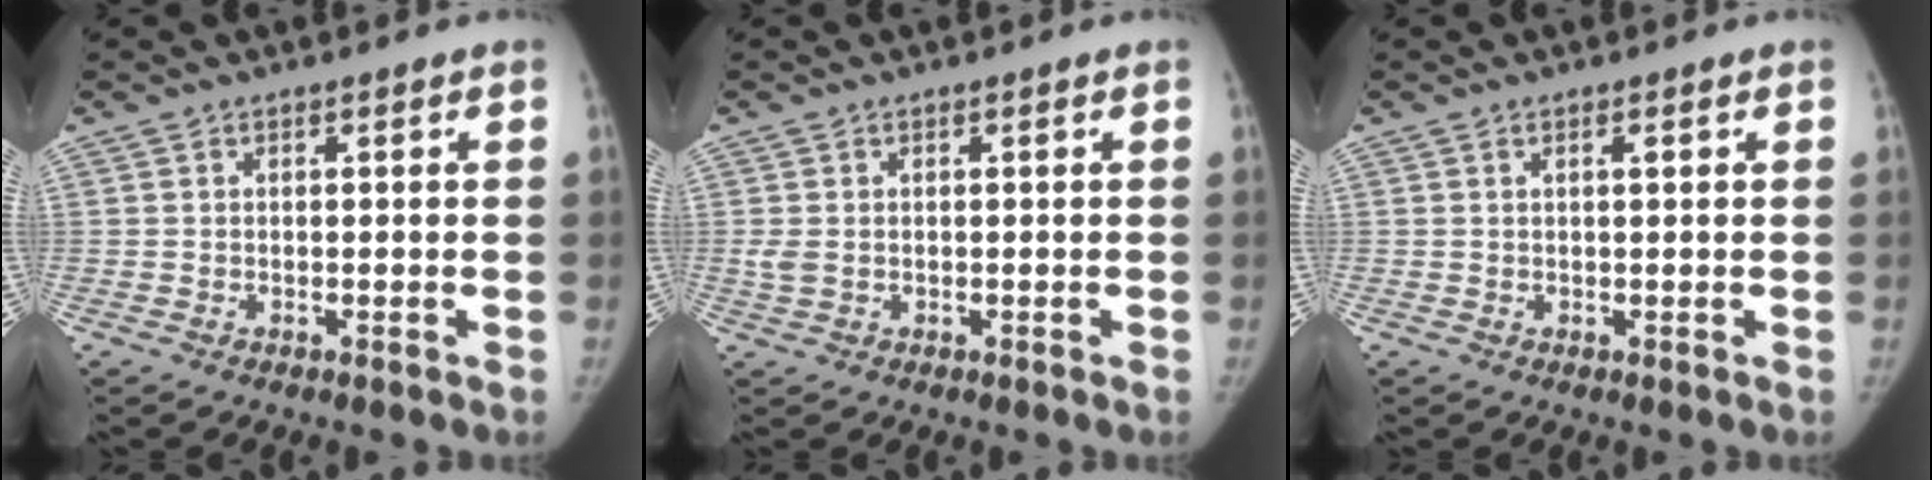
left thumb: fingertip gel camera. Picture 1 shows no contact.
{"total": 1.8, "force": [0.0, 1.4, 1.2], "torque": [-0.032, -0.001, 0.002]}
{"total": 0.9, "force": [0.3, 0.2, 0.8], "torque": [-0.014, 0.001, 0.005]}